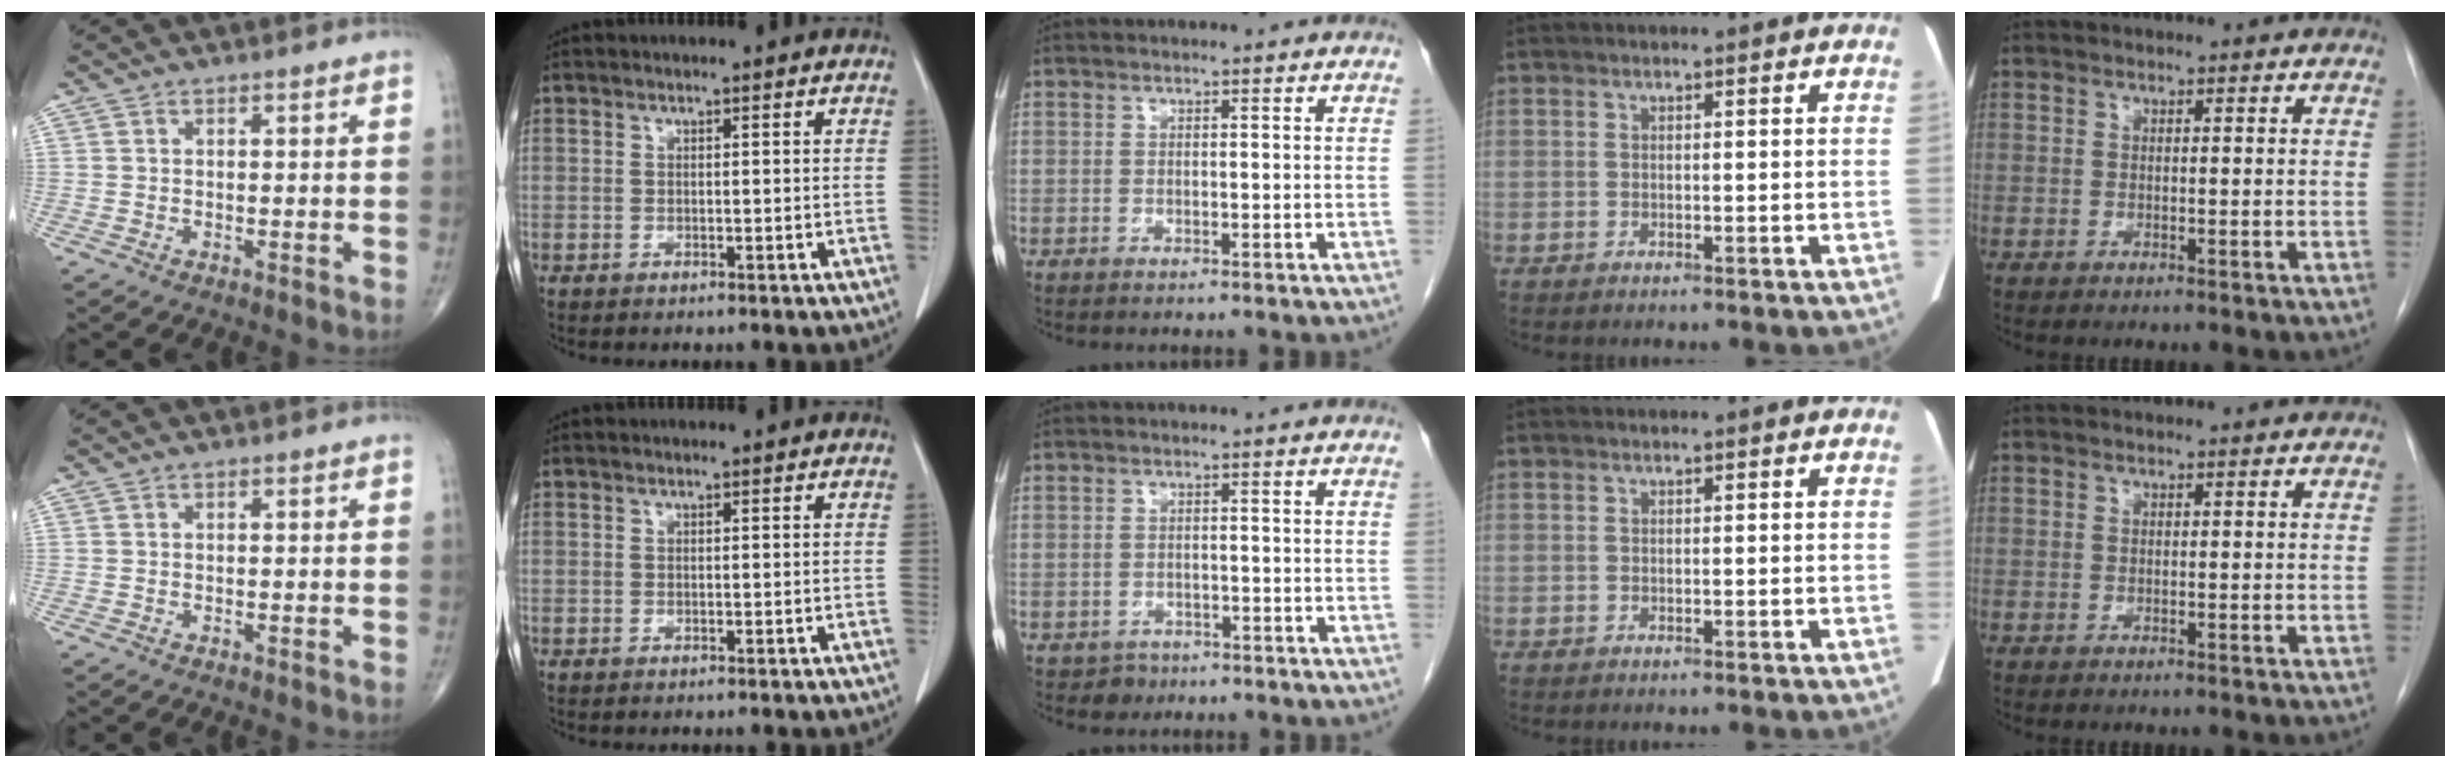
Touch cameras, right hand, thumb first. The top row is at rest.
{"middle": {"total": 1.9, "force": [-1.2, 1.5, 0.0], "torque": [-0.003, 0.007, -0.017]}}